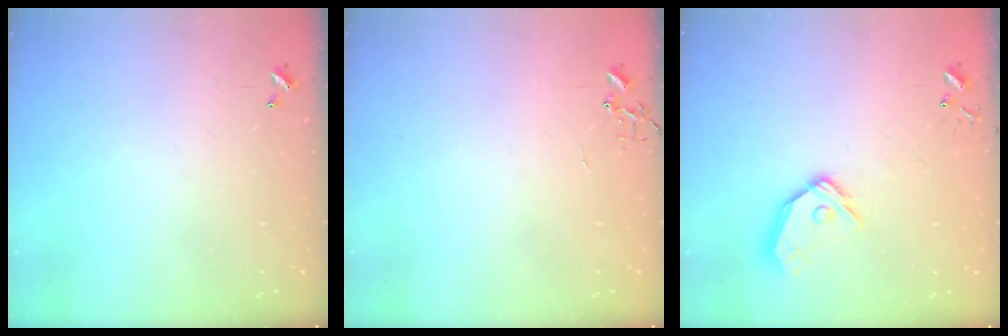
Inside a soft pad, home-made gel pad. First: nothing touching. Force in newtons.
{"total": 0.0}
{"total": 12.7, "press": 12.5, "slide": 2.0}